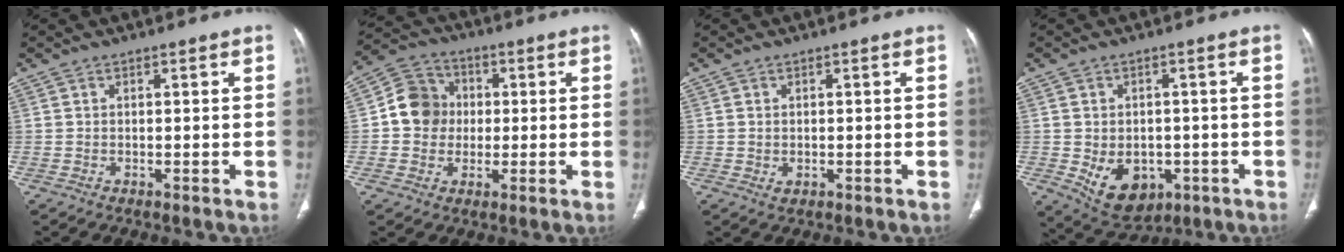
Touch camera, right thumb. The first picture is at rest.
{"total": 9.4, "force": [0.2, 8.6, 3.7], "torque": [-0.037, 0.020, -0.008]}
{"total": 1.2, "force": [-0.1, 1.0, 0.7], "torque": [-0.011, -0.001, 0.002]}
{"total": 10.3, "force": [-3.0, 7.6, 6.3], "torque": [-0.079, 0.007, -0.024]}